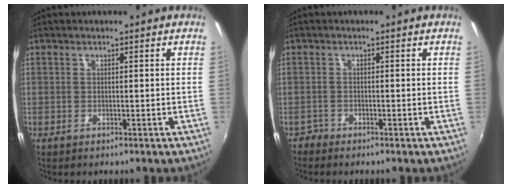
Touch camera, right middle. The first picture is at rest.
{"total": 1.4, "force": [-1.3, 0.5, -0.2], "torque": [0.000, -0.002, -0.028]}